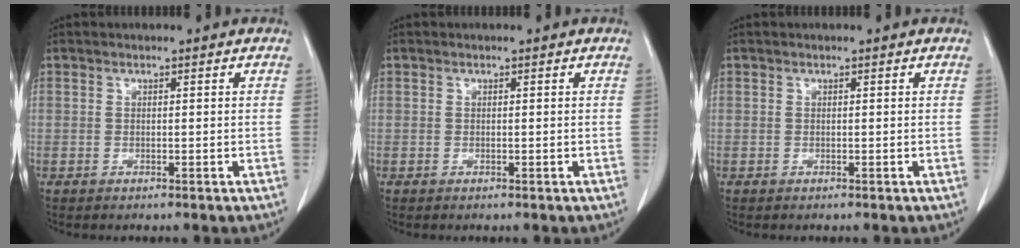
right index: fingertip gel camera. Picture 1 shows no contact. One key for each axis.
{"total": 0.0}
{"total": 0.0}